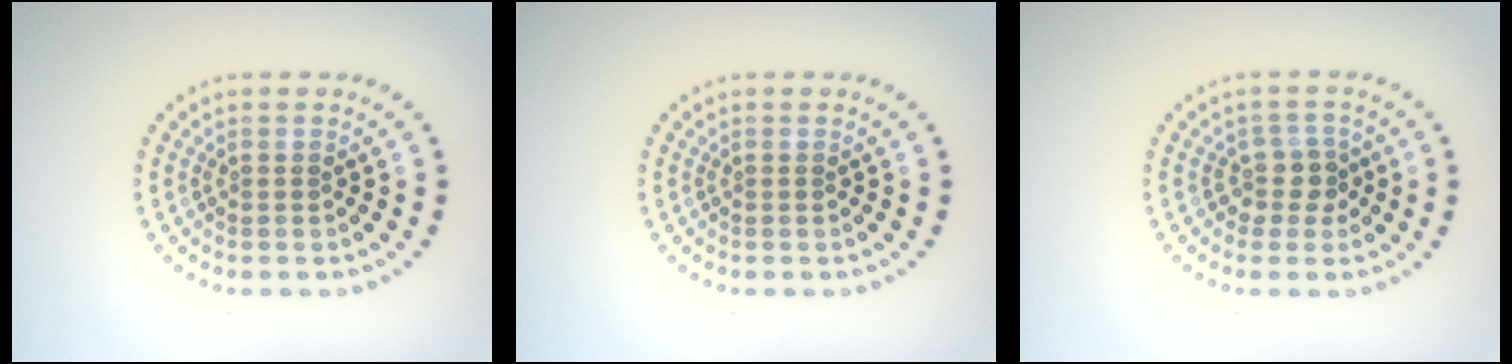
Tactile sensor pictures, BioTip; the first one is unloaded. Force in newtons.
{"total": 0.0}
{"total": 2.3, "press": 1.8, "slide": 1.4}